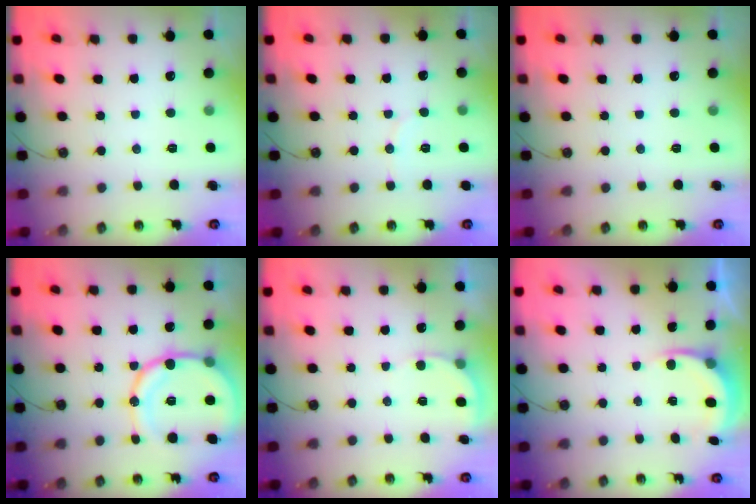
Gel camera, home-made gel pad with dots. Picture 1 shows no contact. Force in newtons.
{"total": 2.9, "press": 2.9, "slide": 0.3}
{"total": 0.0}
{"total": 16.4, "press": 16.1, "slide": 3.1}
{"total": 3.5, "press": 3.4, "slide": 0.4}
{"total": 5.7, "press": 5.4, "slide": 1.6}